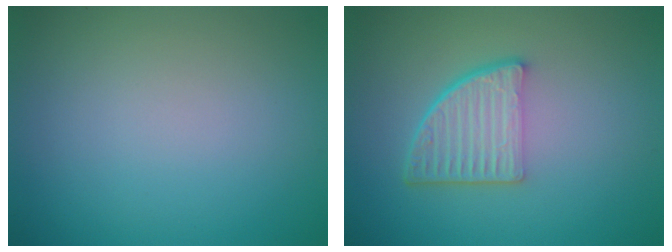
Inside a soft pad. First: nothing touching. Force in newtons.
{"total": 4.8, "press": 3.4, "slide": 3.4}